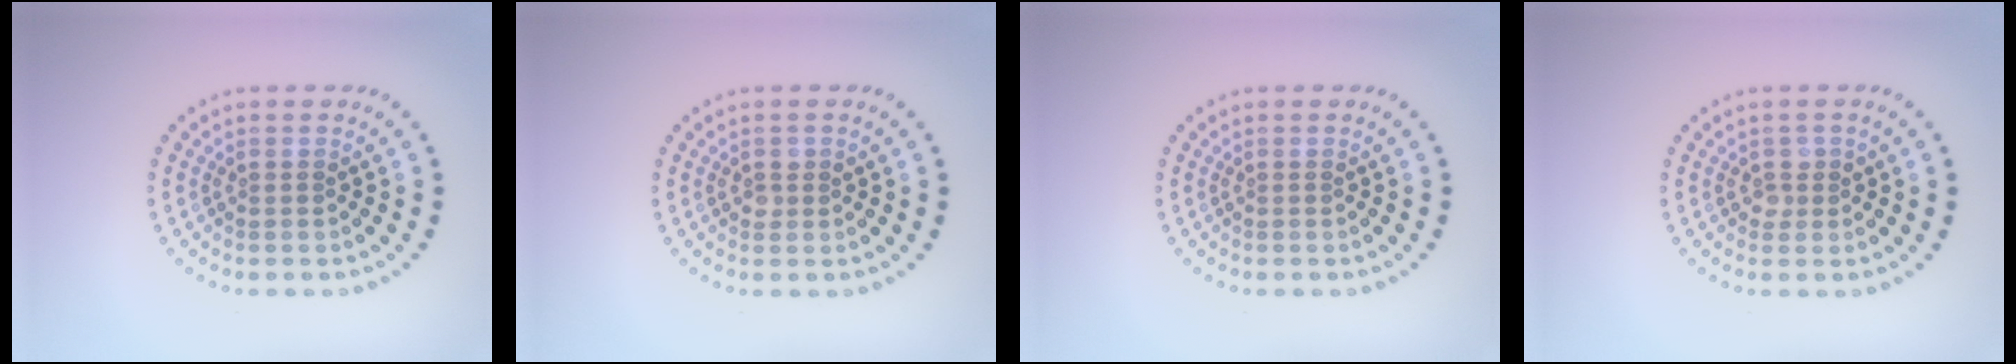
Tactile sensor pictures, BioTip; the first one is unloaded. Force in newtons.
{"total": 1.0, "press": 0.9, "slide": 0.4}
{"total": 0.0}
{"total": 1.2, "press": 1.1, "slide": 0.4}